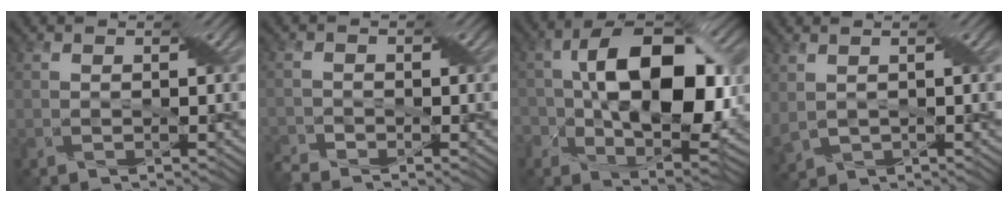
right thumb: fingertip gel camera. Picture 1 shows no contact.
{"total": 2.5, "force": [-2.3, 0.5, 0.7], "torque": [-0.022, -0.006, -0.056]}
{"total": 15.7, "force": [0.1, 9.0, 12.8], "torque": [-0.210, -0.004, 0.005]}
{"total": 2.9, "force": [0.8, 2.0, 2.0], "torque": [-0.062, -0.002, 0.022]}